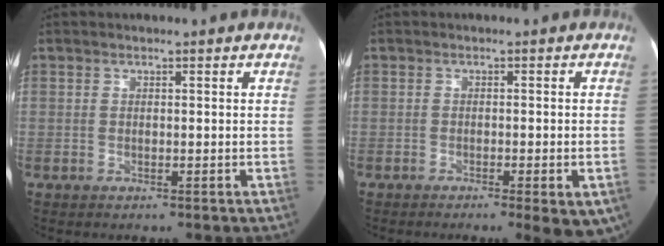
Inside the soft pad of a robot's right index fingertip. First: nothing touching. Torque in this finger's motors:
{"motor_torque": [1.14, -0.99, 0.20, 0.06]}